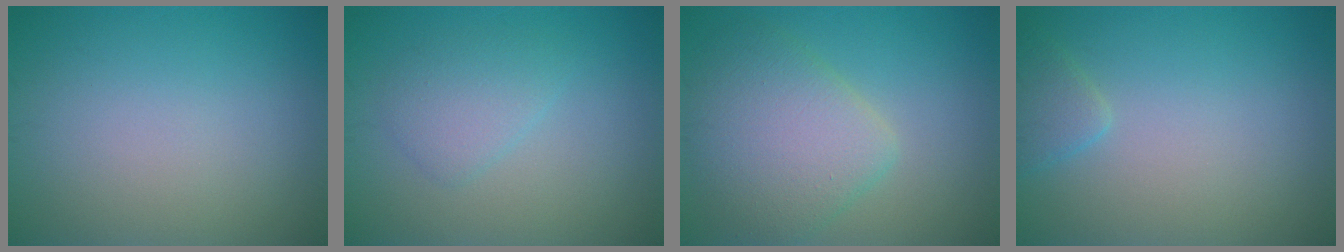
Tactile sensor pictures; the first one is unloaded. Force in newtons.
{"total": 2.3, "press": 2.3, "slide": 0.0}
{"total": 5.9, "press": 5.9, "slide": 0.4}
{"total": 1.6, "press": 1.6, "slide": 0.1}